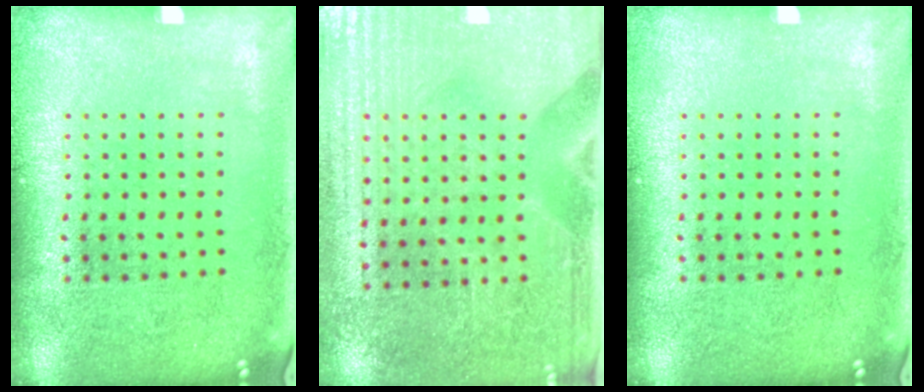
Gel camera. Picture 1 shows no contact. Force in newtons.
{"total": 3.4, "press": 3.1, "slide": 1.4}
{"total": 0.0}